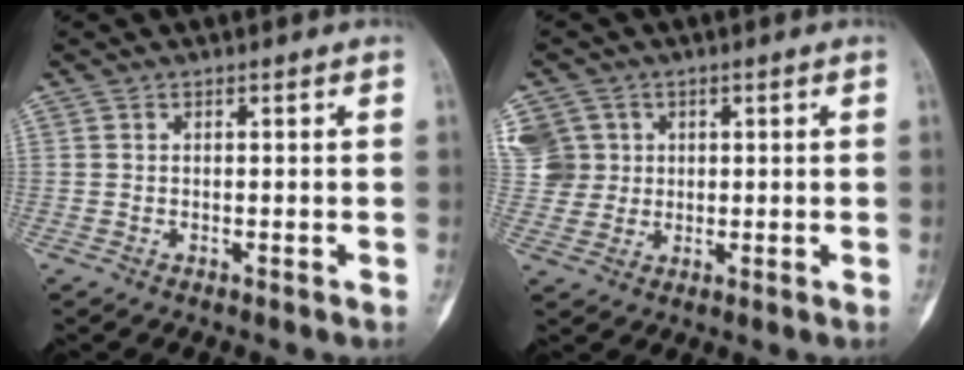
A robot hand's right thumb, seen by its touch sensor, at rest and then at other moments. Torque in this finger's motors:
{"motor_torque": [-0.17, 0.27, 0.27, 0.43, 0.02]}